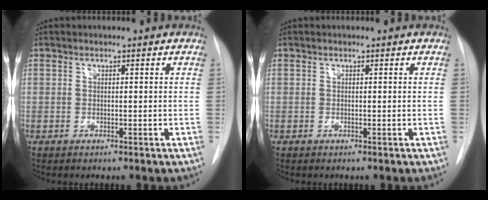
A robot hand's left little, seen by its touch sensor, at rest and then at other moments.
{"total": 0.0}